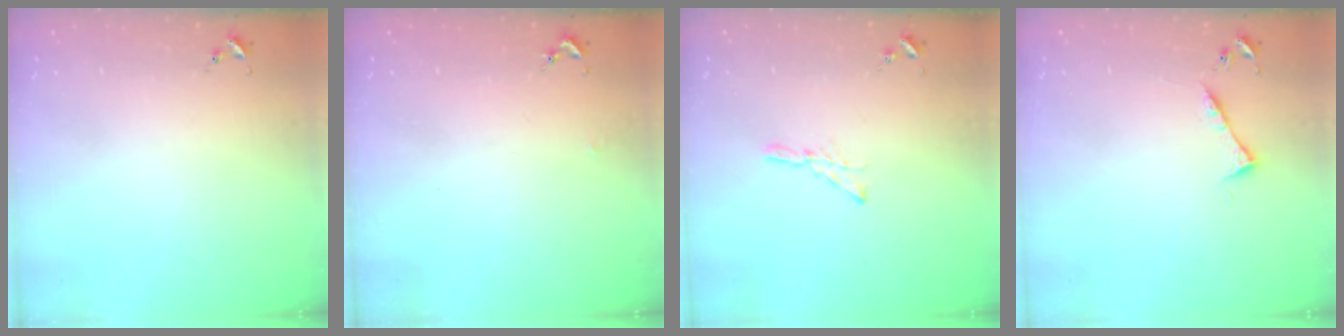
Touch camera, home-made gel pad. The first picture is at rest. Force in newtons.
{"total": 1.4, "press": 1.4, "slide": 0.1}
{"total": 4.7, "press": 4.7, "slide": 0.1}
{"total": 4.2, "press": 4.1, "slide": 0.5}